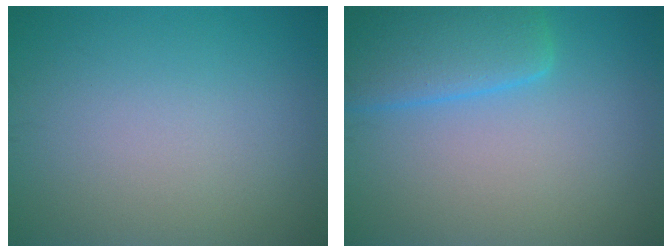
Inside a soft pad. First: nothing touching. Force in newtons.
{"total": 5.4, "press": 5.4, "slide": 0.3}